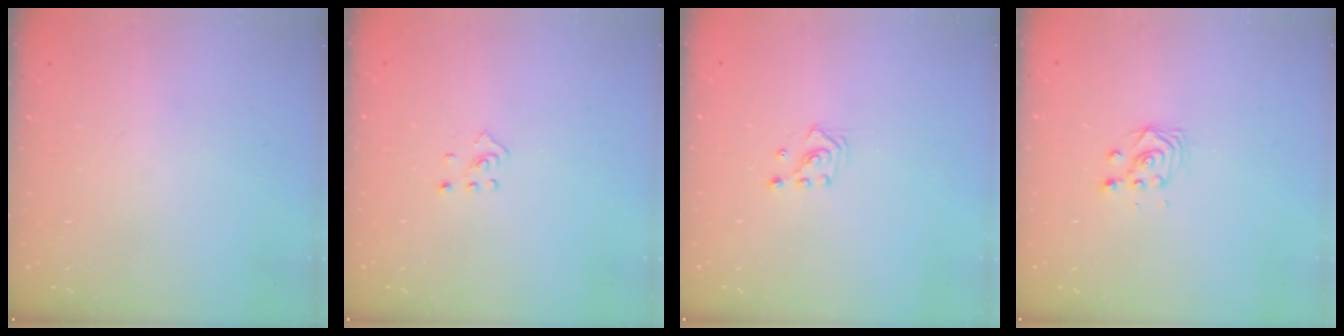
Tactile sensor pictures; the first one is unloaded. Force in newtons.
{"total": 2.5, "press": 2.4, "slide": 0.8}
{"total": 2.8, "press": 2.8, "slide": 0.3}
{"total": 2.9, "press": 2.9, "slide": 0.1}